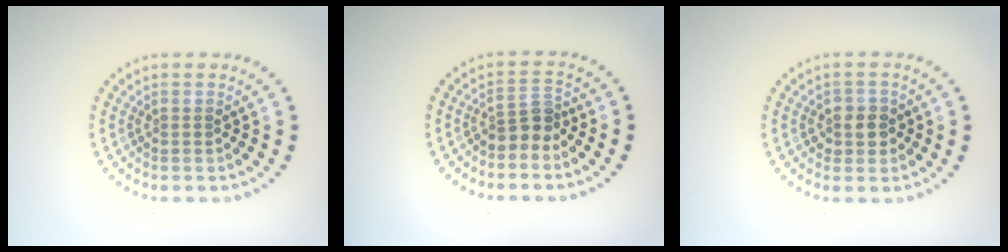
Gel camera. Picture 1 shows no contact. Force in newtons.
{"total": 2.3, "press": 1.8, "slide": 1.6}
{"total": 2.1, "press": 1.9, "slide": 0.9}